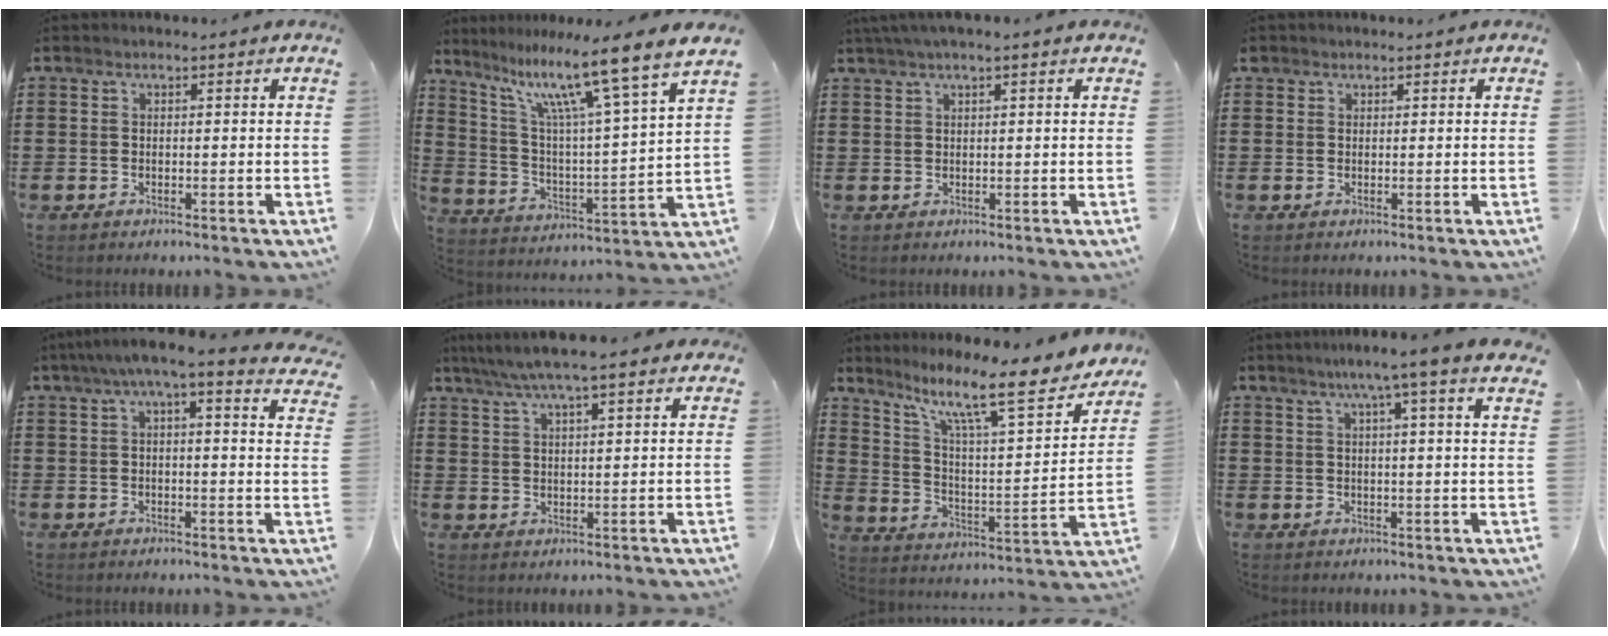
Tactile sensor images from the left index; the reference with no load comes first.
{"total": 12.5, "force": [9.1, 0.2, 8.5], "torque": [-0.180, -0.060, 0.140]}
{"total": 1.6, "force": [1.0, 0.0, 1.3], "torque": [-0.026, 0.002, 0.017]}
{"total": 0.9, "force": [0.7, 0.6, 0.1], "torque": [-0.005, 0.003, 0.014]}
{"total": 5.0, "force": [3.7, 0.0, 3.3], "torque": [-0.078, -0.010, 0.061]}
{"total": 5.9, "force": [4.7, 0.4, 3.5], "torque": [-0.081, -0.009, 0.082]}
{"total": 13.5, "force": [9.9, 2.0, 9.0], "torque": [-0.176, -0.060, 0.155]}
{"total": 5.7, "force": [4.0, -1.0, 3.9], "torque": [-0.087, -0.009, 0.065]}